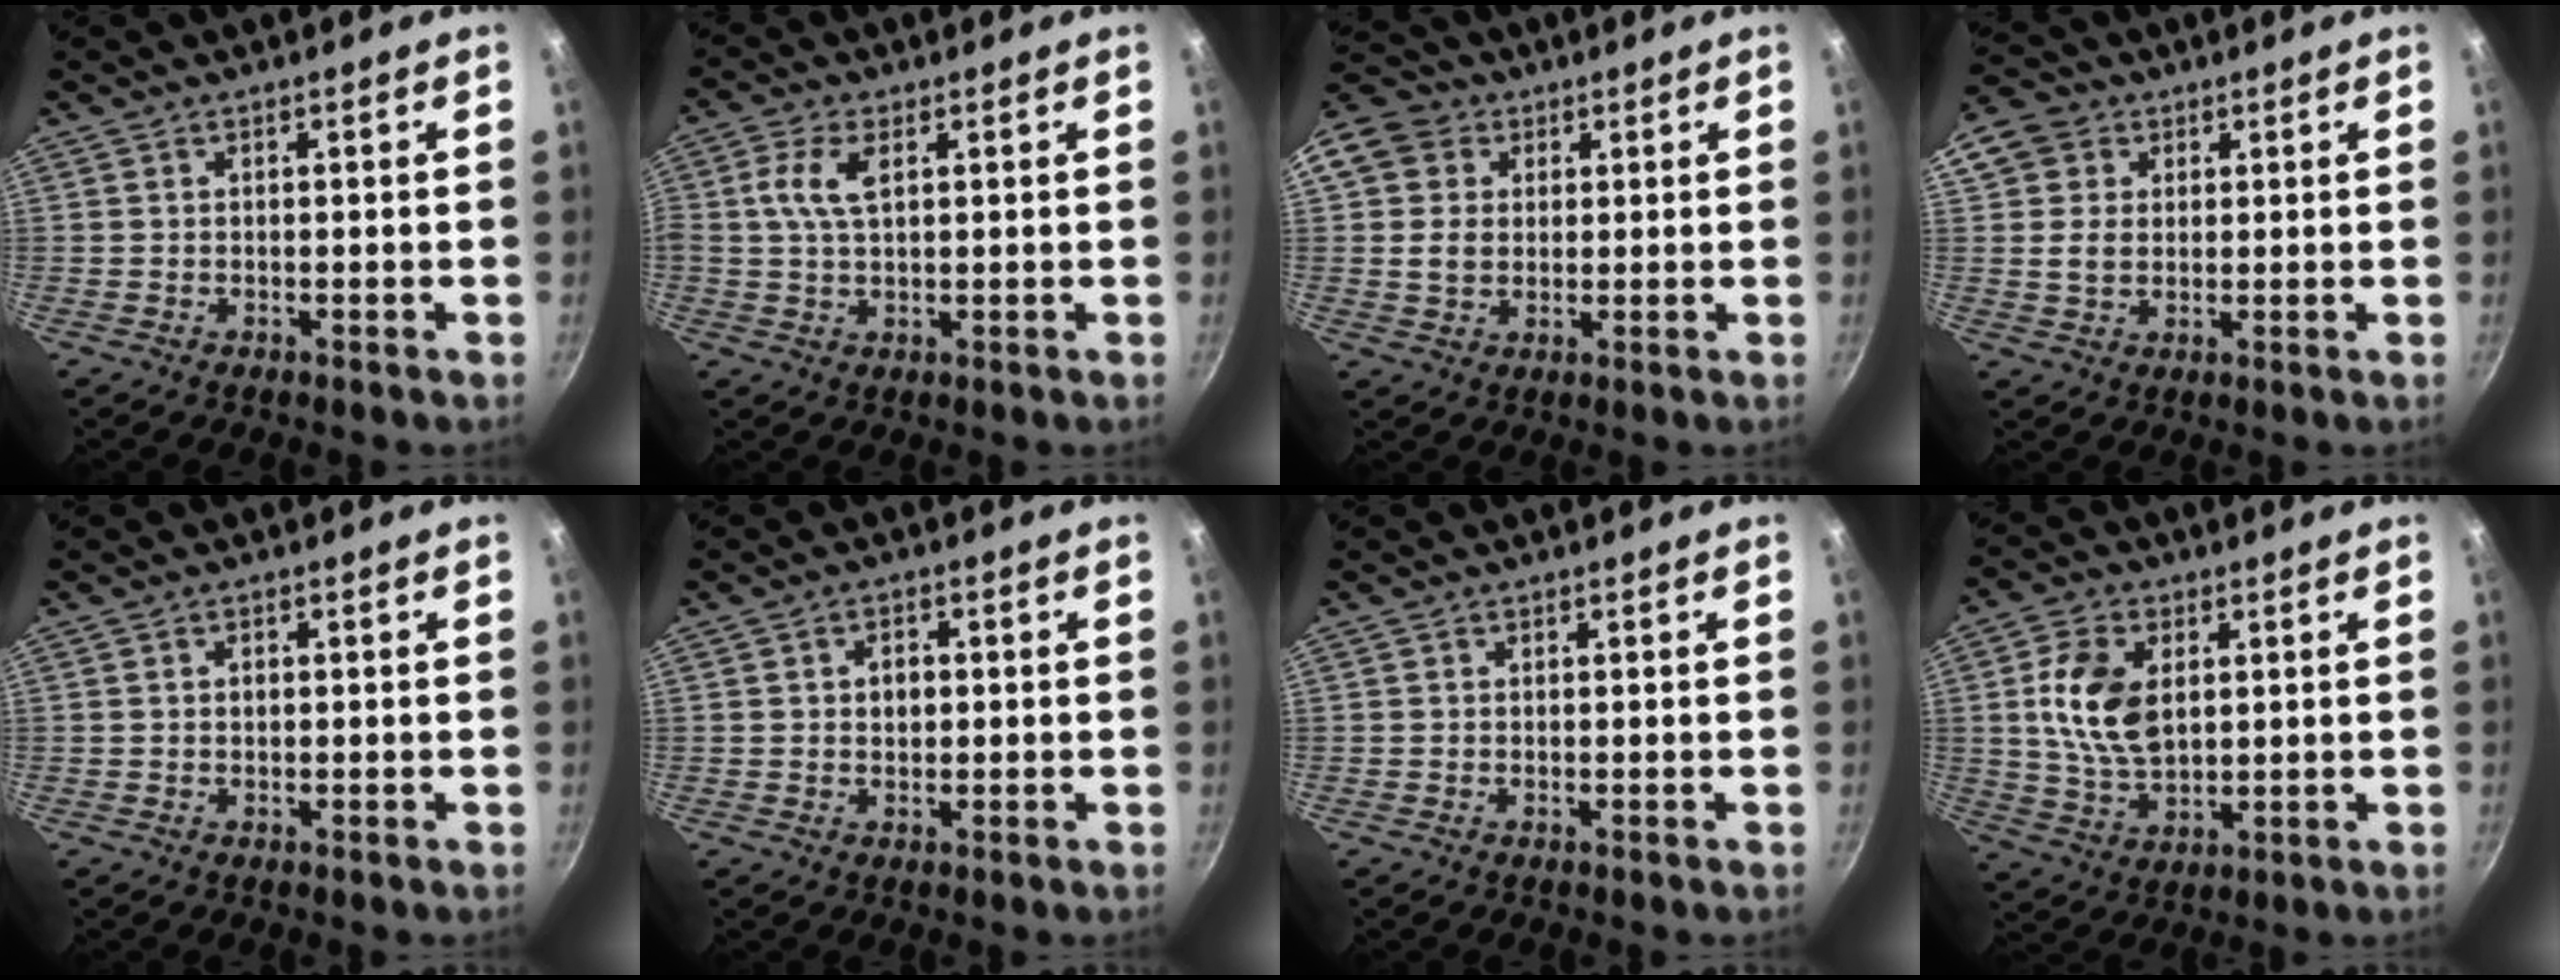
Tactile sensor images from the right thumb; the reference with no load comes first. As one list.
[{"total": 6.0, "force": [1.6, 3.2, 4.8], "torque": [-0.094, 0.005, 0.029]}, {"total": 11.0, "force": [3.4, 9.3, 4.8], "torque": [-0.079, 0.010, 0.051]}, {"total": 7.5, "force": [2.4, 6.3, 3.3], "torque": [-0.035, 0.000, 0.034]}, {"total": 1.0, "force": [0.2, 0.8, 0.6], "torque": [-0.009, 0.003, 0.004]}, {"total": 3.0, "force": [0.4, 2.2, 1.9], "torque": [-0.018, 0.002, 0.005]}, {"total": 0.0}, {"total": 11.8, "force": [2.3, 7.4, 8.9], "torque": [-0.156, -0.011, 0.049]}]